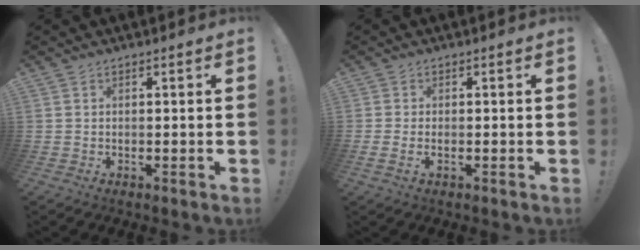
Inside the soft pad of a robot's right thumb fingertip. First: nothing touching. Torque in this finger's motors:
{"motor_torque": [0.32, -0.16, 0.05, -0.05, 0.12]}